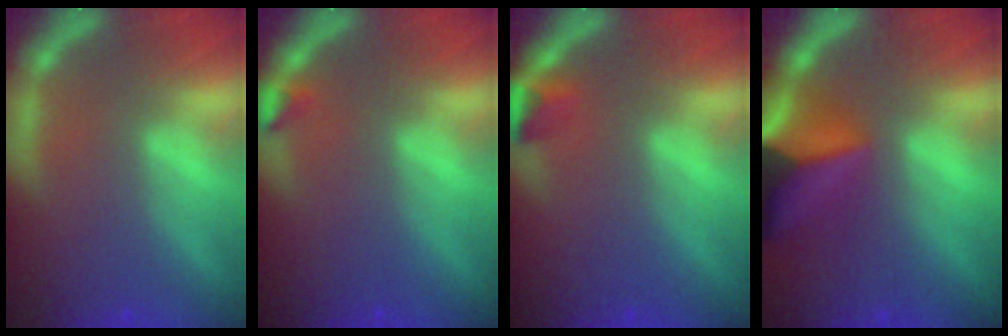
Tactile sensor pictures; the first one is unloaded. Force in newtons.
{"total": 0.9}
{"total": 1.9}
{"total": 9.9}